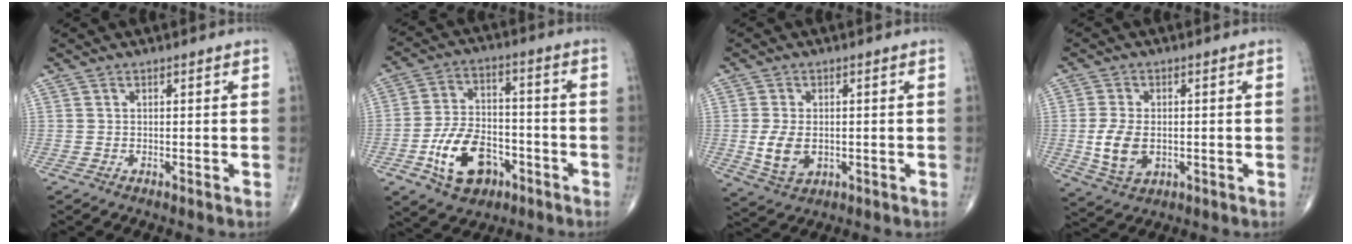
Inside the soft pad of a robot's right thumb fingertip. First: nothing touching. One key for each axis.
{"total": 13.6, "fx": -5.7, "fy": 8.6, "fz": 8.8, "tx": -0.136, "ty": 0.034, "tz": -0.096}
{"total": 6.5, "fx": -0.7, "fy": 4.3, "fz": 4.9, "tx": -0.089, "ty": -0.007, "tz": -0.004}
{"total": 7.6, "fx": -0.8, "fy": 4.8, "fz": 5.8, "tx": -0.110, "ty": -0.006, "tz": -0.009}